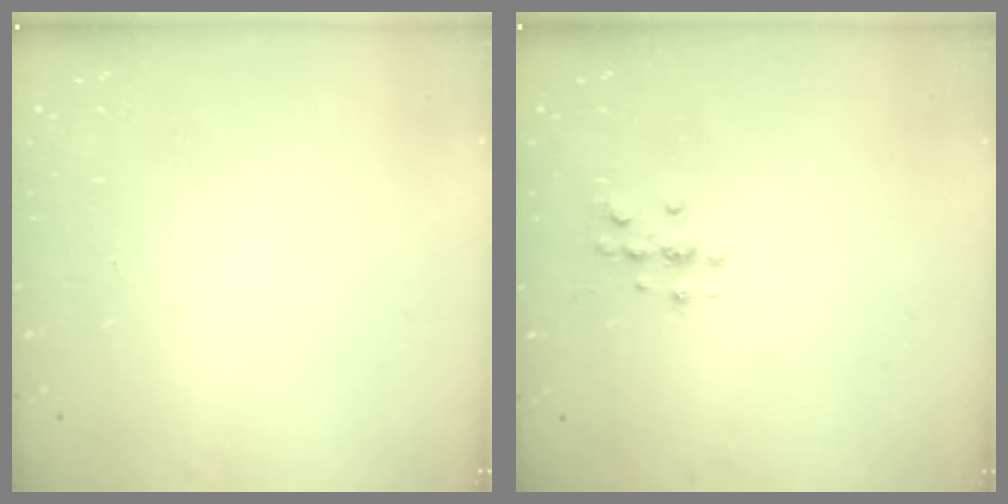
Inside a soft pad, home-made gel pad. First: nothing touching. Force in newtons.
{"total": 2.0, "press": 2.0, "slide": 0.2}